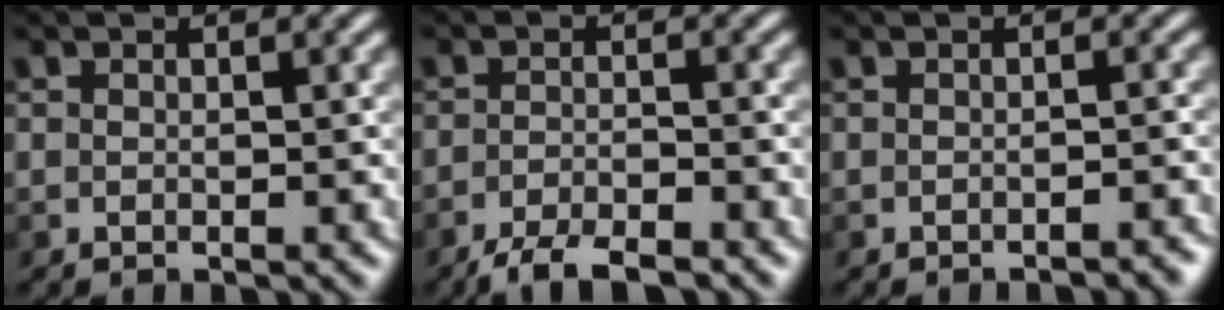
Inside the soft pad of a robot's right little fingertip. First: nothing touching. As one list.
[{"total": 4.2, "force": [-3.7, 0.3, 1.9], "torque": [-0.045, -0.002, -0.074]}, {"total": 1.1, "force": [-1.0, -0.1, 0.3], "torque": [0.003, 0.004, -0.022]}]